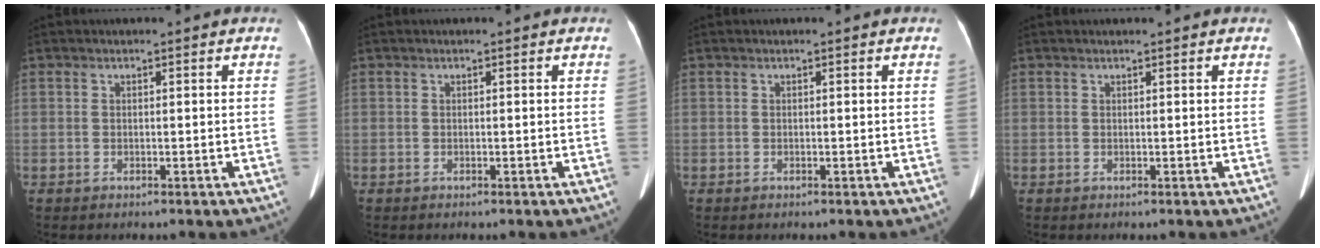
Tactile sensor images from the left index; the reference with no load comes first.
{"total": 0.0}
{"total": 0.0}
{"total": 0.6, "force": [0.6, 0.0, 0.2], "torque": [-0.004, 0.010, 0.012]}